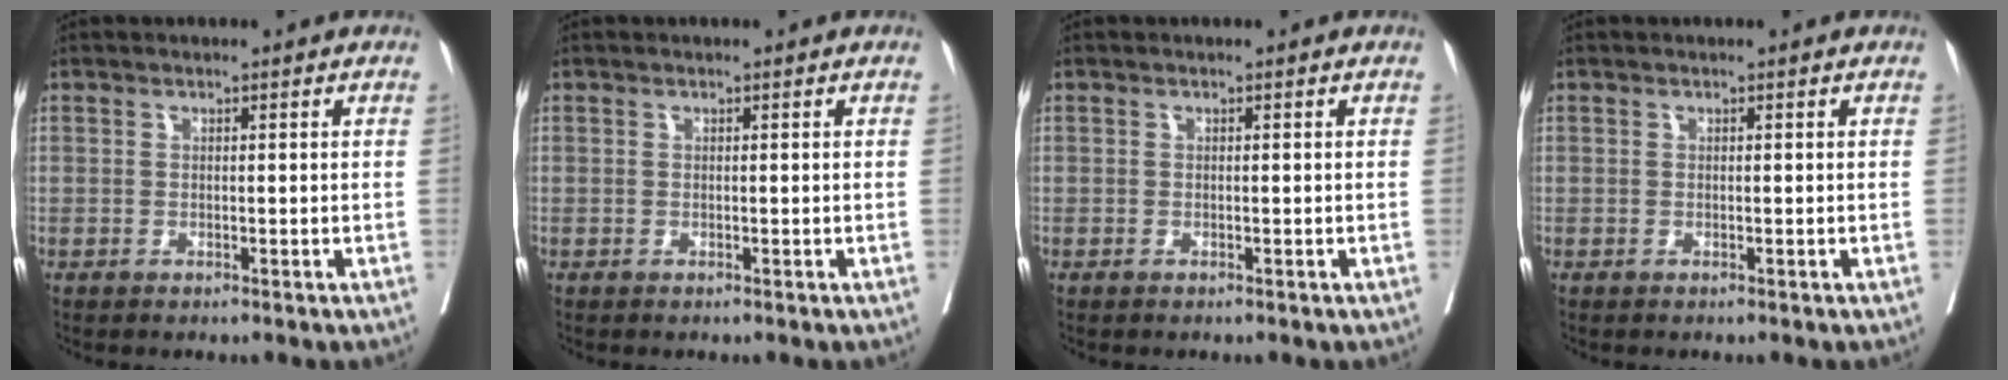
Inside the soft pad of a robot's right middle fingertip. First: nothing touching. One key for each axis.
{"total": 0.0}
{"total": 0.0}
{"total": 0.0}